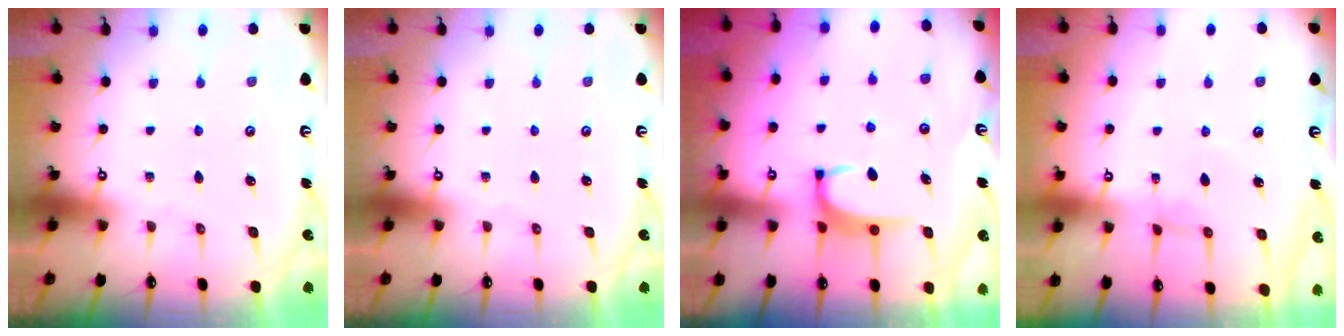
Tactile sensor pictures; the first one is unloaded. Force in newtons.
{"total": 0.0}
{"total": 3.4, "press": 3.4, "slide": 0.4}
{"total": 0.8, "press": 0.6, "slide": 0.5}